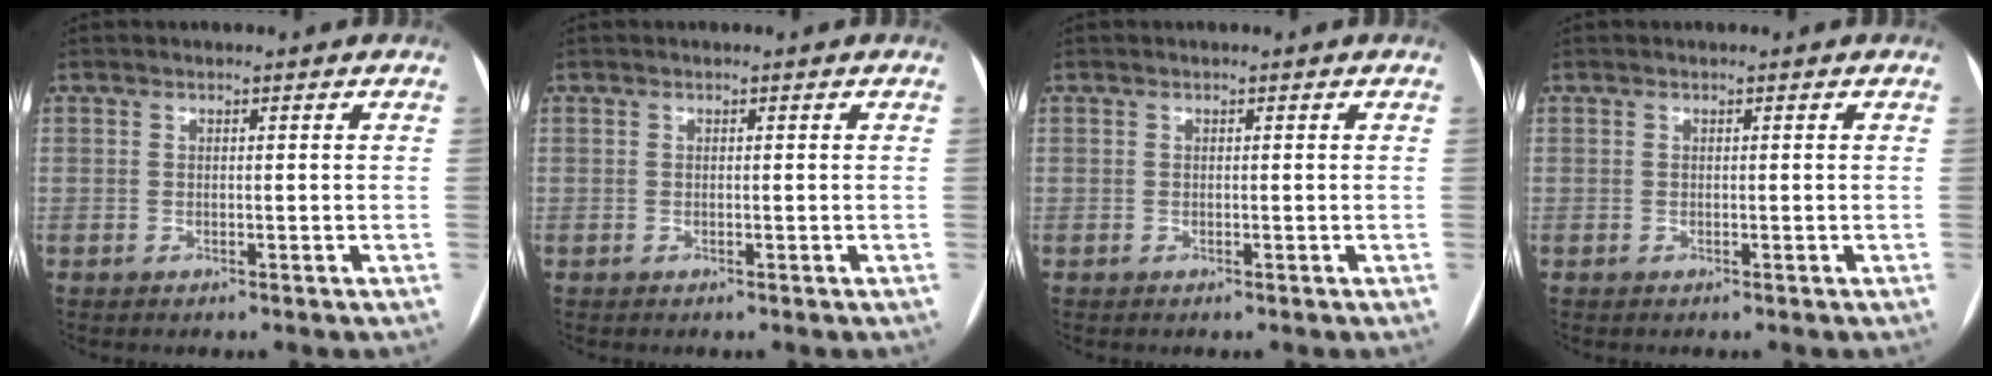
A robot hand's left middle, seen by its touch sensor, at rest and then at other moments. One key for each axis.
{"total": 0.0}
{"total": 0.0}
{"total": 0.0}